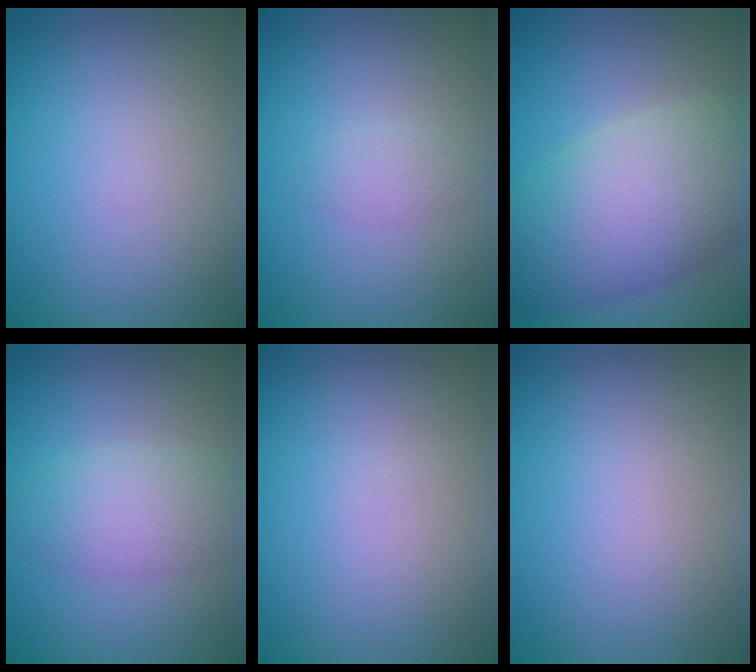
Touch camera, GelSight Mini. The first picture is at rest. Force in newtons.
{"total": 1.2, "press": 1.2, "slide": 0.0}
{"total": 9.3, "press": 9.3, "slide": 0.5}
{"total": 3.4, "press": 3.4, "slide": 0.1}
{"total": 0.0}
{"total": 0.0}